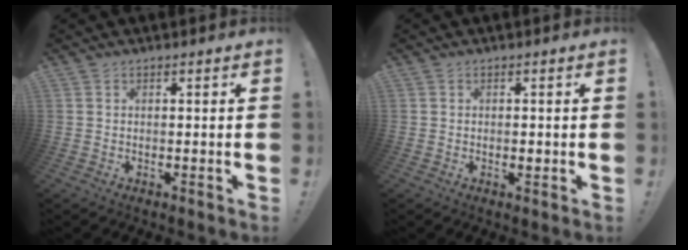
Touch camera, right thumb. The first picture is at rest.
{"total": 0.9, "force": [-0.4, 0.4, 0.7], "torque": [-0.003, -0.002, -0.008]}